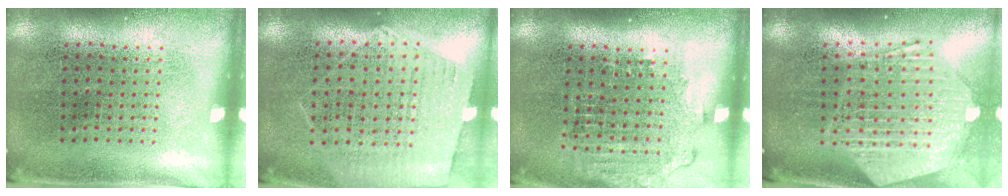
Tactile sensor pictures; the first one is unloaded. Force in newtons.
{"total": 1.2, "press": 1.1, "slide": 0.5}
{"total": 1.4, "press": 1.2, "slide": 0.6}
{"total": 2.8, "press": 2.2, "slide": 1.7}